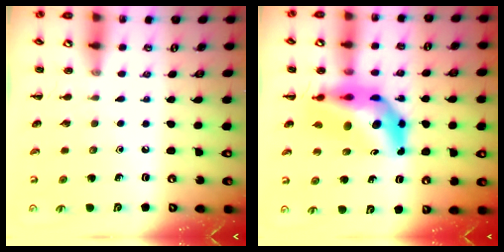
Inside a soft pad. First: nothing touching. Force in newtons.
{"total": 12.8, "press": 12.2, "slide": 4.0}